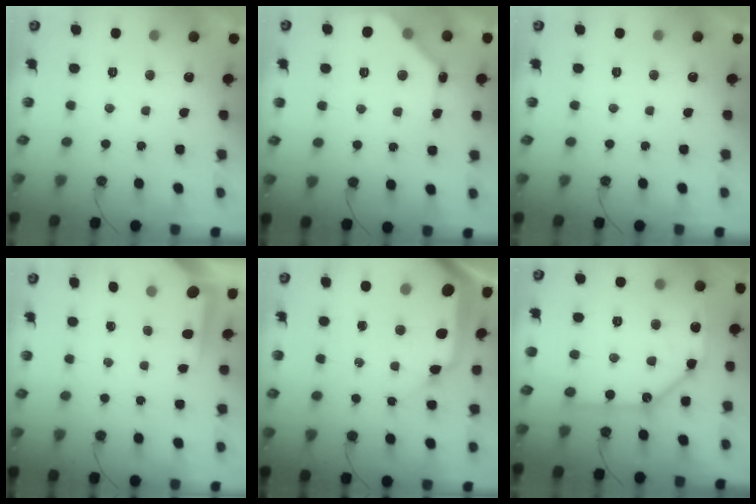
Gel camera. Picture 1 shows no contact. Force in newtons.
{"total": 11.7, "press": 11.7, "slide": 0.2}
{"total": 0.0}
{"total": 4.1, "press": 4.1, "slide": 0.4}
{"total": 20.8, "press": 20.5, "slide": 3.5}
{"total": 15.6, "press": 15.6, "slide": 1.4}